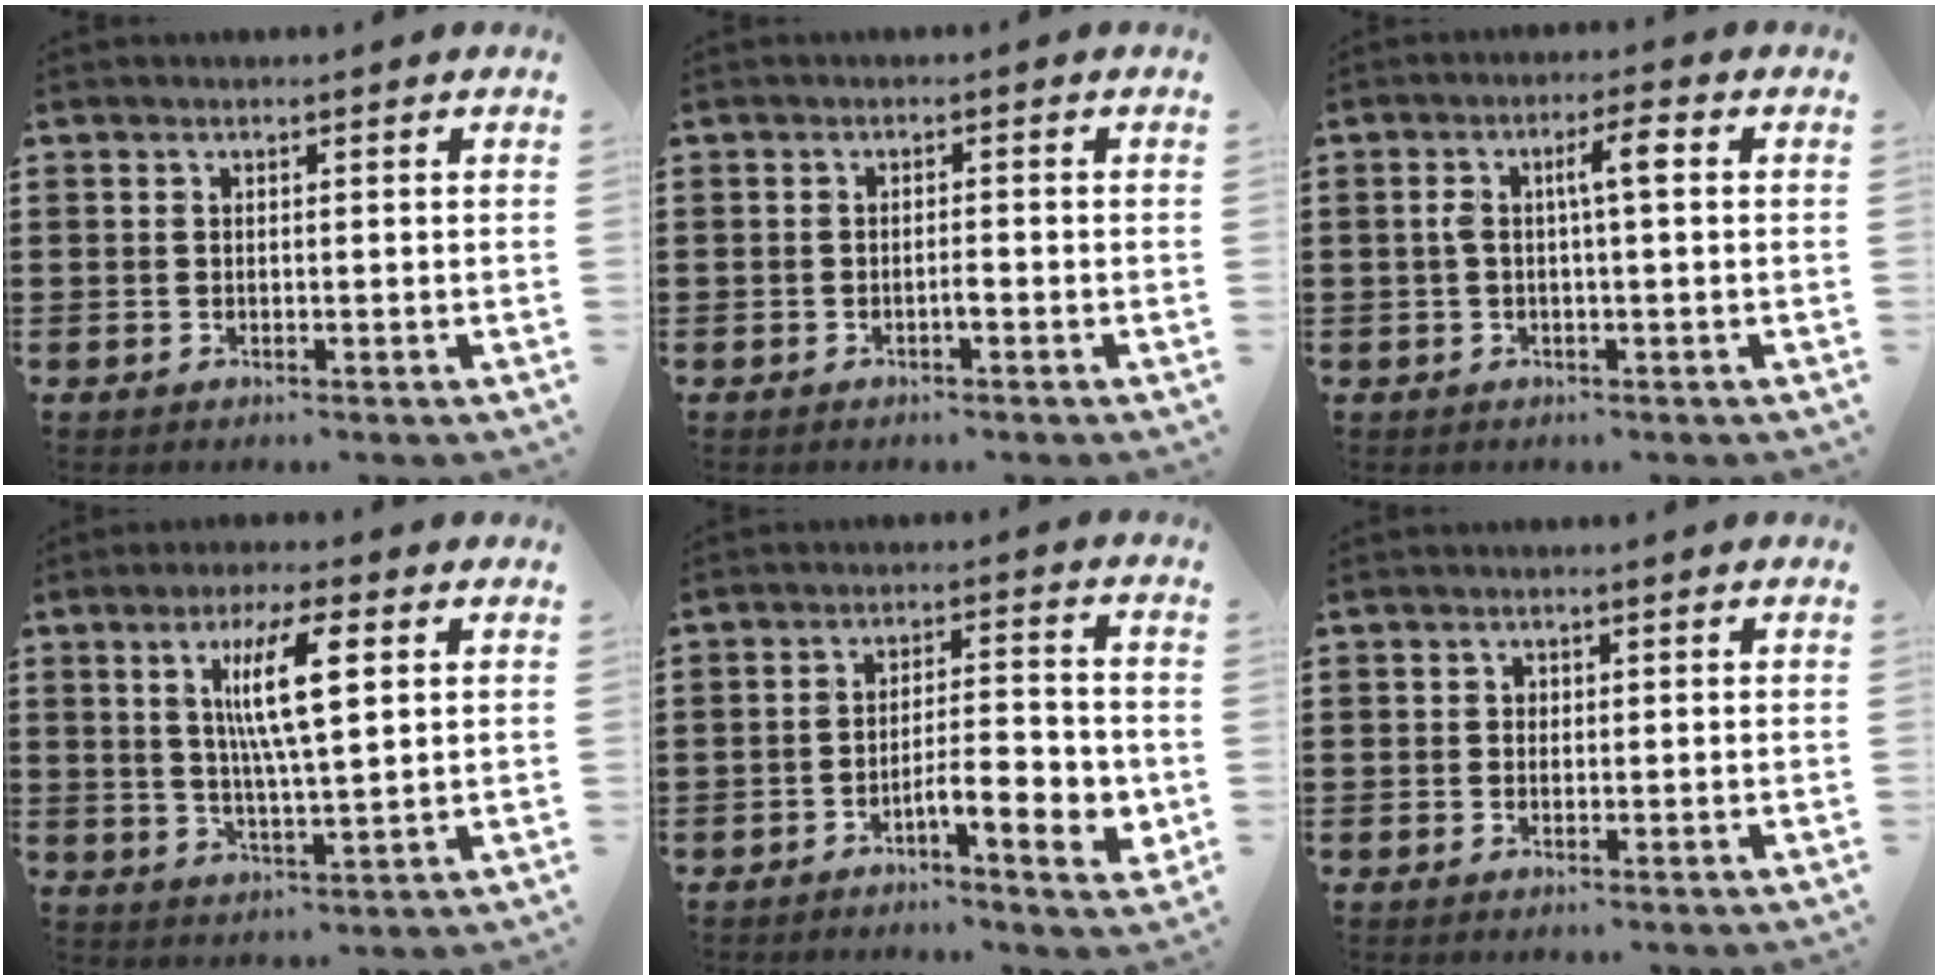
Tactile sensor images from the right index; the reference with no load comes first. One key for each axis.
{"total": 1.3, "fx": -0.7, "fy": 0.2, "fz": 1.1, "tx": -0.021, "ty": -0.001, "tz": -0.013}
{"total": 4.3, "fx": 0.4, "fy": 0.8, "fz": 4.2, "tx": -0.072, "ty": 0.006, "tz": -0.001}
{"total": 9.5, "fx": 3.1, "fy": 1.7, "fz": 8.8, "tx": -0.179, "ty": 0.008, "tz": 0.048}
{"total": 7.1, "fx": -3.2, "fy": 1.8, "fz": 6.1, "tx": -0.081, "ty": -0.002, "tz": -0.056}
{"total": 0.7, "fx": 0.0, "fy": 0.7, "fz": 0.2, "tx": -0.006, "ty": 0.004, "tz": 0.000}